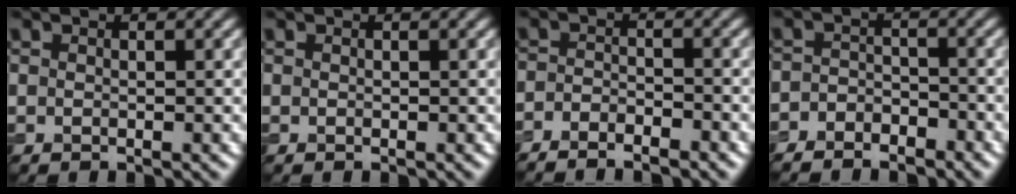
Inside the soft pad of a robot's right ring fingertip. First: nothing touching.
{"total": 0.0}
{"total": 3.2, "force": [-2.8, 0.6, 1.3], "torque": [-0.030, -0.001, -0.054]}
{"total": 3.4, "force": [-3.0, 1.4, 0.7], "torque": [-0.009, 0.000, -0.062]}